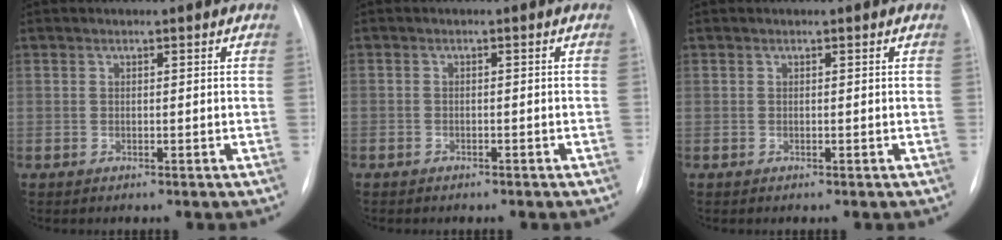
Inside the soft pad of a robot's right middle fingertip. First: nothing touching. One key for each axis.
{"total": 1.3, "fx": -1.0, "fy": 0.7, "fz": 0.3, "tx": -0.010, "ty": 0.002, "tz": -0.013}
{"total": 0.0}